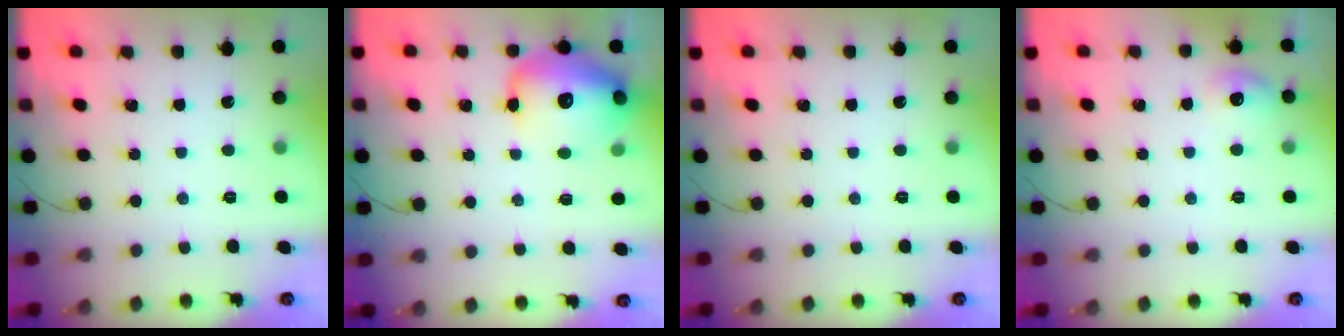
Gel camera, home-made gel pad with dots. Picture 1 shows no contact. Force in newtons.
{"total": 18.0, "press": 17.8, "slide": 2.6}
{"total": 0.0}
{"total": 5.9, "press": 5.7, "slide": 1.5}